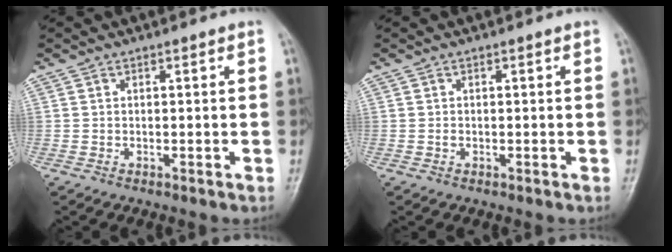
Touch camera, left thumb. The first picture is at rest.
{"total": 0.7, "force": [-0.1, 0.6, 0.4], "torque": [-0.001, 0.002, -0.003]}